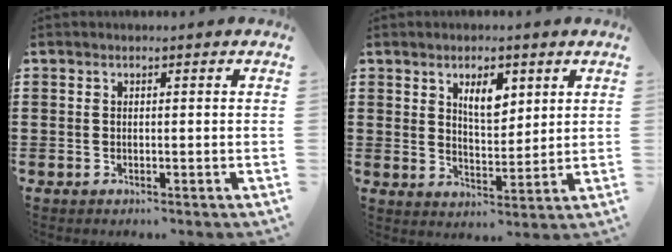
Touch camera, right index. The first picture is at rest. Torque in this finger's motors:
{"motor_torque": [0.51, 0.38, 0.24, 0.12]}